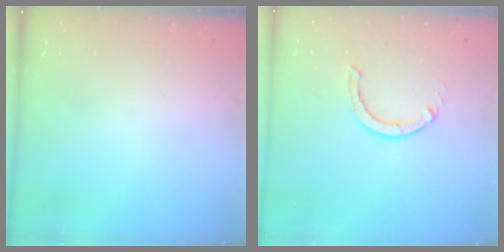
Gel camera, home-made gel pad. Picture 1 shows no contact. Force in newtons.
{"total": 3.7, "press": 3.7, "slide": 0.3}